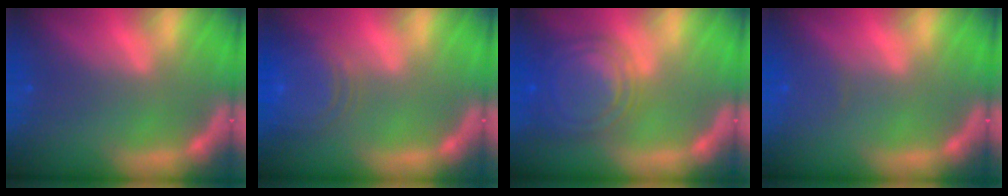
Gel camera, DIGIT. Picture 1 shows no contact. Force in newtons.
{"total": 6.9}
{"total": 9.1}
{"total": 1.4}